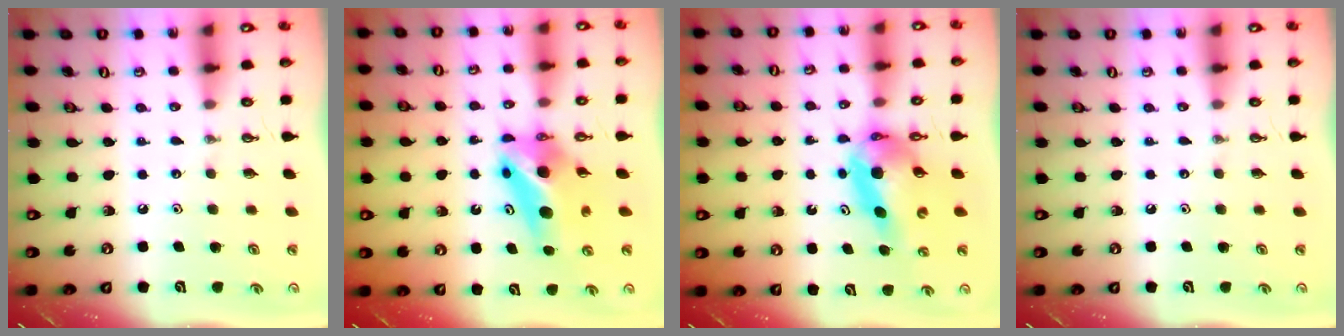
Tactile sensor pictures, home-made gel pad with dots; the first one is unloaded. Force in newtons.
{"total": 7.9, "press": 7.9, "slide": 1.1}
{"total": 9.6, "press": 9.5, "slide": 0.9}
{"total": 0.0}